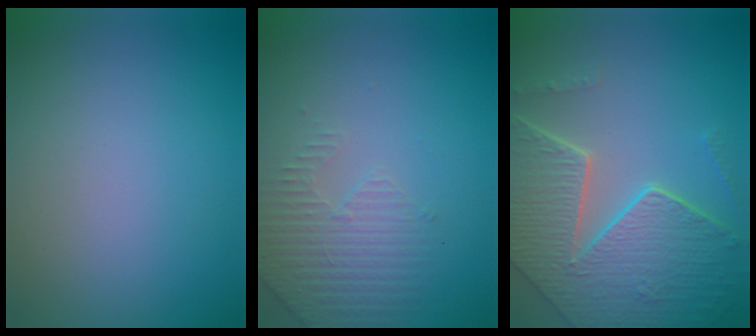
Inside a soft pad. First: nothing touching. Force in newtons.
{"total": 3.1, "press": 3.1, "slide": 0.7}
{"total": 8.1, "press": 5.9, "slide": 5.5}